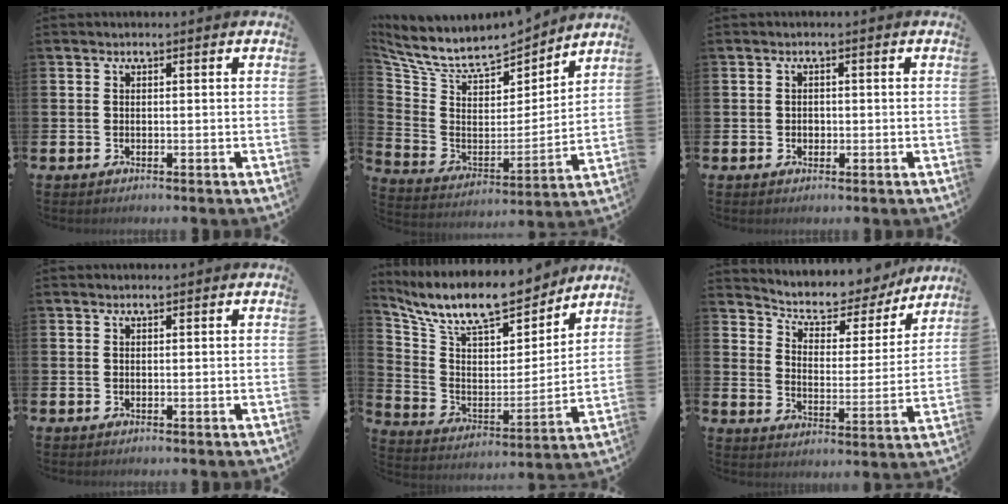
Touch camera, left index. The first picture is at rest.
{"total": 8.6, "force": [7.9, 2.3, 2.4], "torque": [-0.086, -0.060, 0.135]}
{"total": 0.9, "force": [0.2, 0.7, 0.4], "torque": [0.007, 0.001, -0.001]}
{"total": 0.6, "force": [0.5, 0.0, 0.2], "torque": [0.005, -0.002, 0.008]}
{"total": 12.1, "force": [10.8, 3.4, 4.5], "torque": [-0.117, -0.074, 0.187]}
{"total": 6.8, "force": [6.3, 2.4, 1.3], "torque": [-0.051, -0.051, 0.104]}